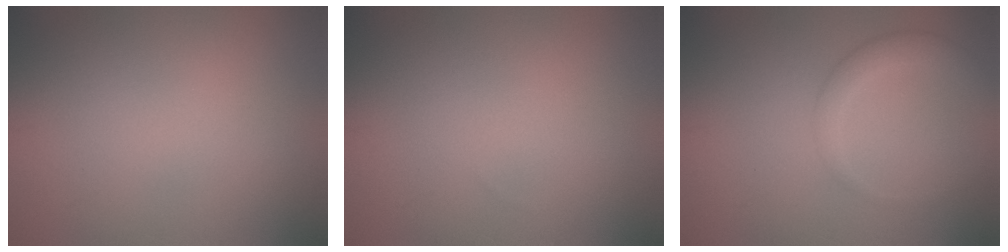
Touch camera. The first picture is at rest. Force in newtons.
{"total": 0.0}
{"total": 2.5, "press": 2.5, "slide": 0.1}